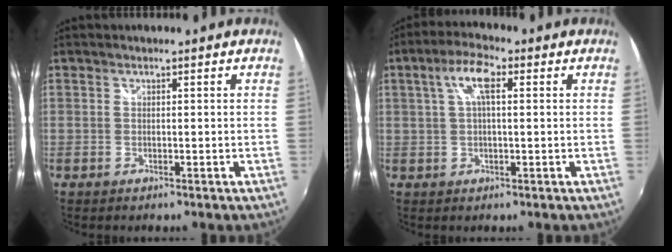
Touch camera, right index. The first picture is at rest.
{"total": 6.1, "force": [1.7, 1.9, 5.5], "torque": [-0.105, 0.015, 0.031]}